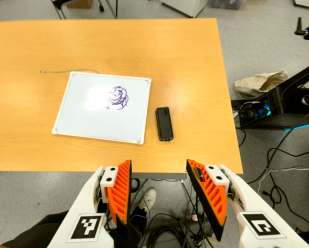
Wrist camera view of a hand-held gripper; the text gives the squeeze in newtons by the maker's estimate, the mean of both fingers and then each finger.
{"total": 0.0}